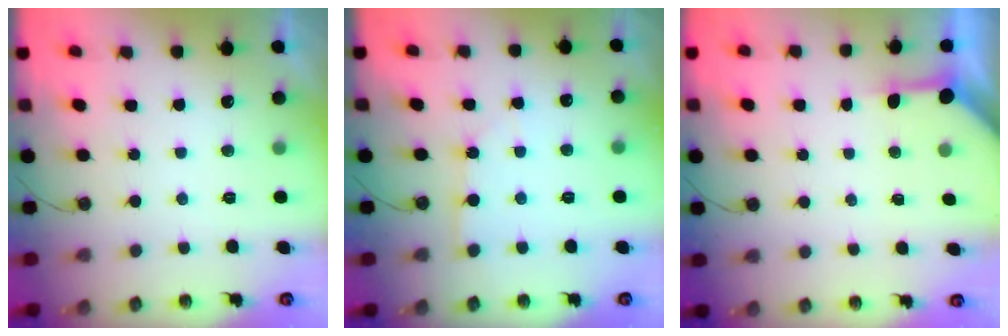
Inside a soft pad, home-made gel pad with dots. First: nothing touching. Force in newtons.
{"total": 3.2, "press": 3.1, "slide": 0.5}
{"total": 3.4, "press": 3.3, "slide": 0.4}